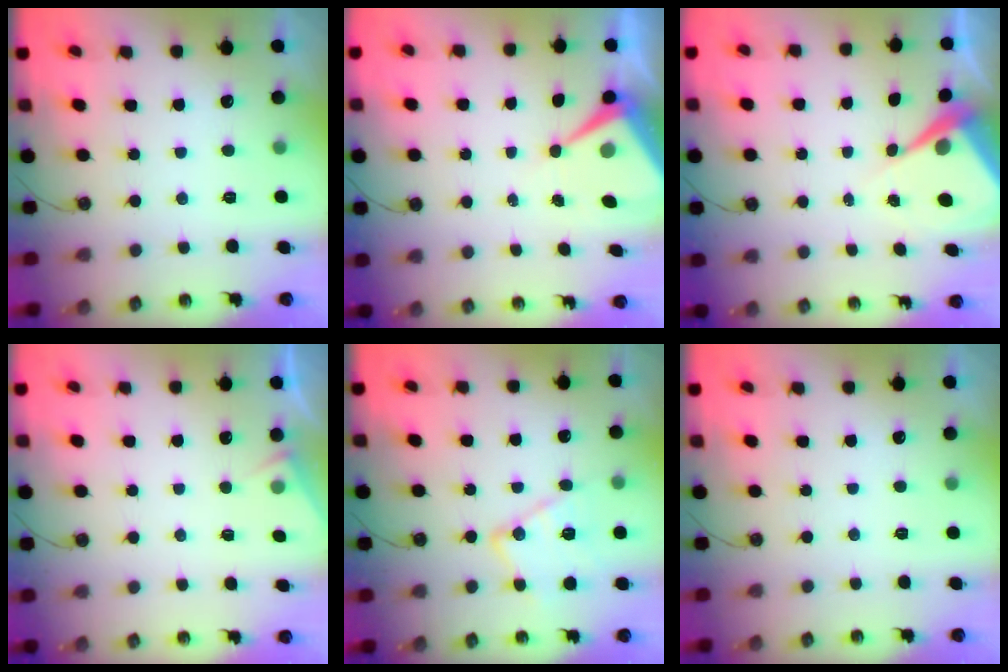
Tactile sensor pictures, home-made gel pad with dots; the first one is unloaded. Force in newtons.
{"total": 8.2, "press": 8.2, "slide": 0.6}
{"total": 7.6, "press": 7.6, "slide": 0.6}
{"total": 4.6, "press": 4.5, "slide": 0.6}
{"total": 13.5, "press": 13.5, "slide": 0.6}
{"total": 0.0}